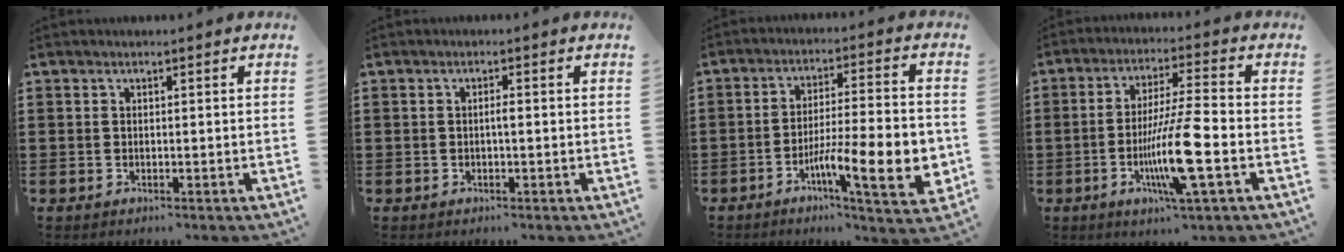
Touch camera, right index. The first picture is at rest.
{"total": 1.0, "force": [-0.2, 0.1, 0.9], "torque": [-0.018, -0.003, -0.003]}
{"total": 13.0, "force": [-4.1, 2.8, 12.0], "torque": [-0.187, -0.003, -0.068]}
{"total": 12.1, "force": [-3.5, 1.1, 11.5], "torque": [-0.222, -0.013, -0.069]}